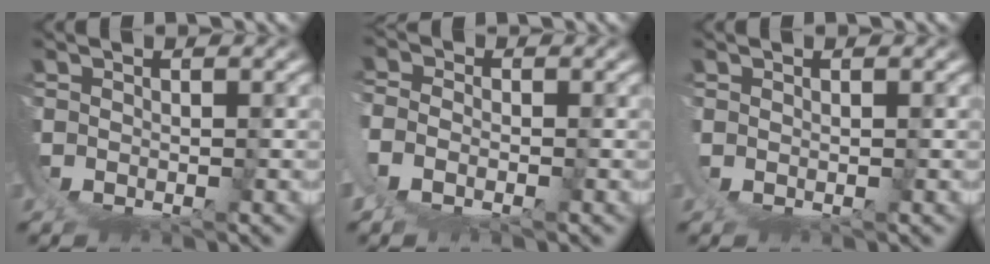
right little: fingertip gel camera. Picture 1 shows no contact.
{"total": 3.8, "force": [0.9, 3.1, 2.0], "torque": [-0.061, -0.008, 0.013]}
{"total": 0.9, "force": [0.8, -0.5, 0.0], "torque": [-0.001, 0.000, 0.012]}